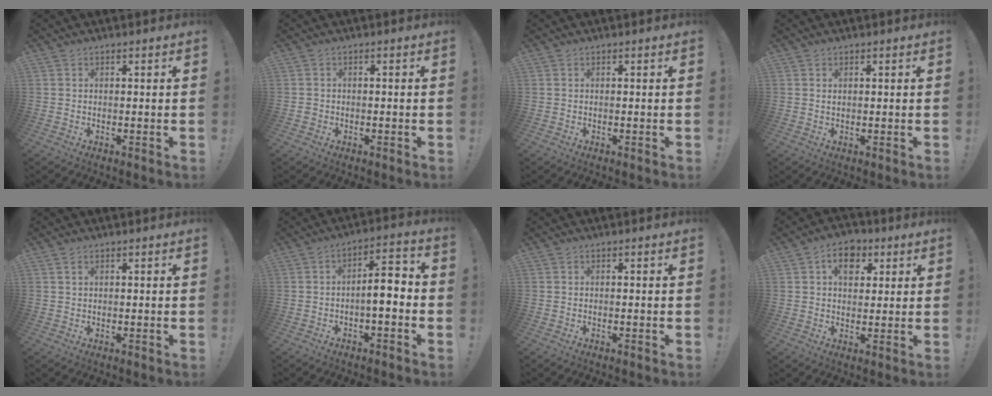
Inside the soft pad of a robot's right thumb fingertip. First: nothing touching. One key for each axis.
{"total": 1.4, "fx": -0.9, "fy": 0.9, "fz": 0.5, "tx": -0.010, "ty": 0.007, "tz": -0.017}
{"total": 0.0}
{"total": 1.1, "fx": 0.8, "fy": 0.6, "fz": 0.6, "tx": -0.005, "ty": -0.001, "tz": 0.012}
{"total": 1.2, "fx": 0.6, "fy": 0.6, "fz": 0.8, "tx": -0.015, "ty": 0.001, "tz": 0.012}
{"total": 7.8, "fx": -2.3, "fy": 2.5, "fz": 7.1, "tx": -0.105, "ty": 0.012, "tz": -0.043}
{"total": 0.0}
{"total": 8.2, "fx": 3.0, "fy": 6.0, "fz": 4.6, "tx": -0.062, "ty": -0.001, "tz": 0.055}